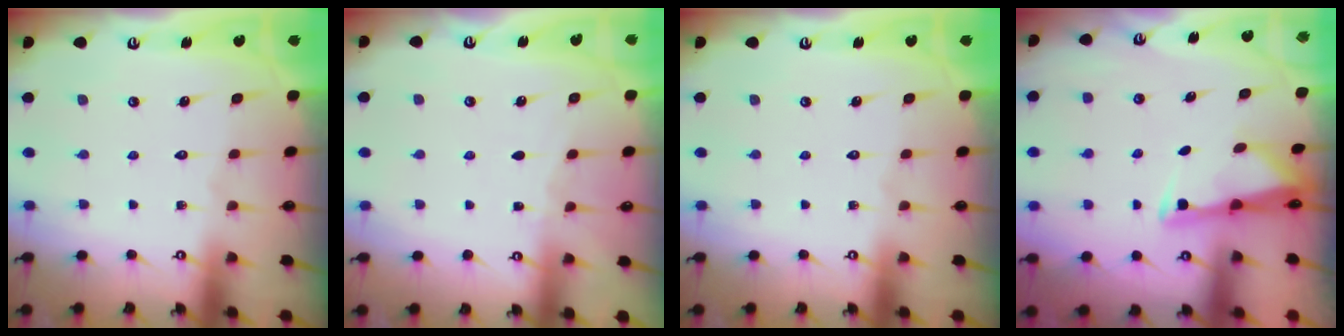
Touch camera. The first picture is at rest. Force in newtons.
{"total": 2.7, "press": 2.6, "slide": 0.3}
{"total": 0.0}
{"total": 2.9, "press": 2.9, "slide": 0.4}